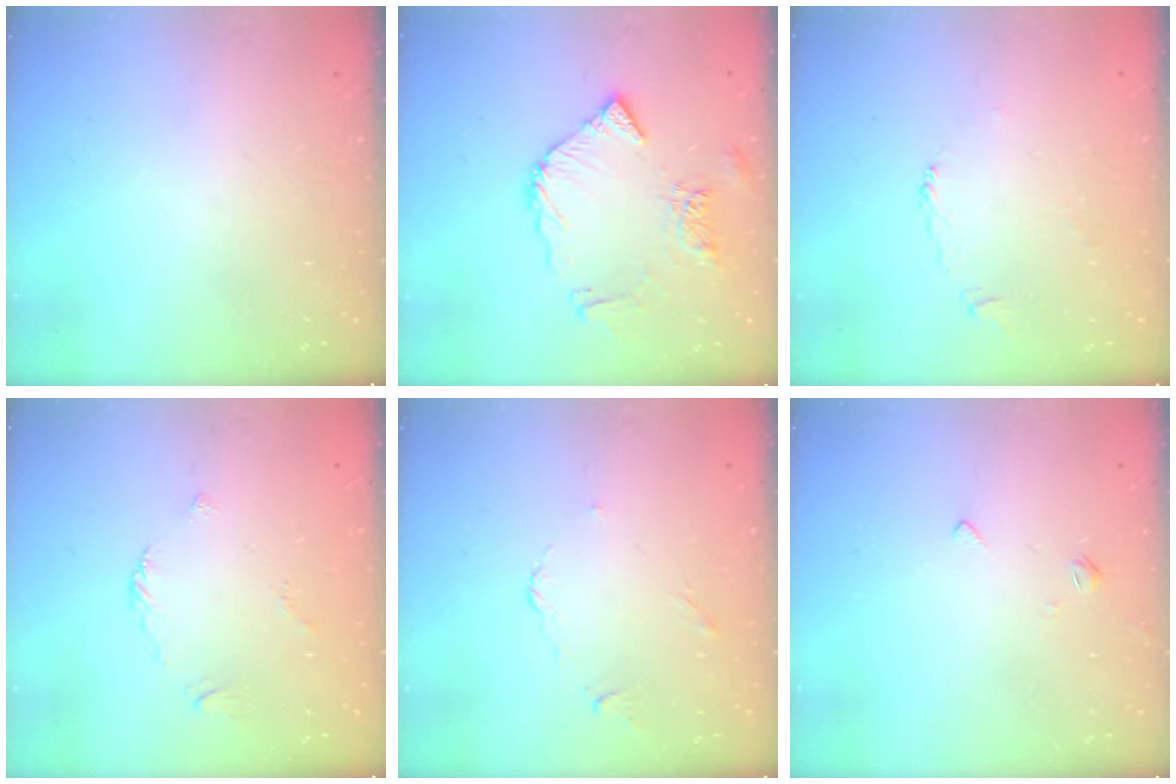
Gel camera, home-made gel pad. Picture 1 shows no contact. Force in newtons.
{"total": 11.0, "press": 10.9, "slide": 1.5}
{"total": 2.2, "press": 2.2, "slide": 0.4}
{"total": 2.7, "press": 2.6, "slide": 0.6}
{"total": 2.6, "press": 2.5, "slide": 0.6}
{"total": 2.7, "press": 2.7, "slide": 0.5}